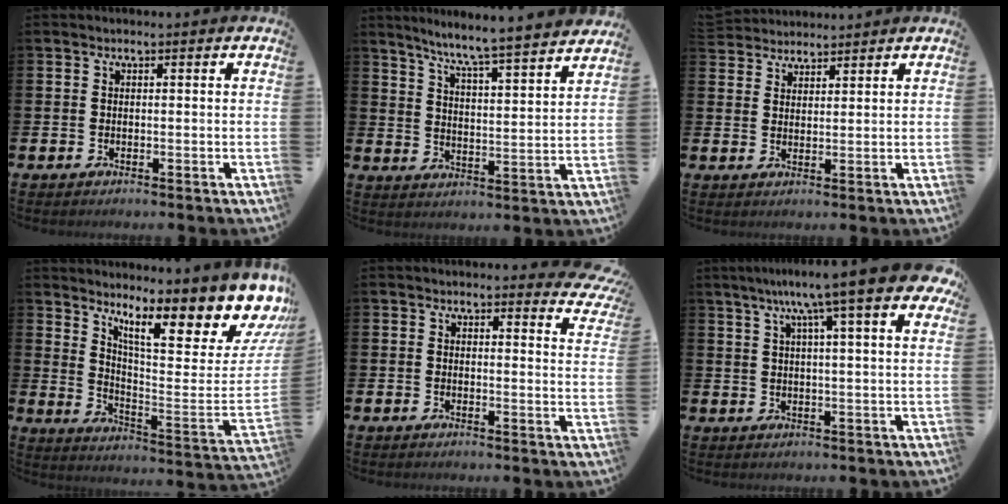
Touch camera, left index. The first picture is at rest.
{"total": 7.1, "force": [6.7, -0.6, 2.2], "torque": [-0.062, -0.057, 0.111]}
{"total": 3.1, "force": [3.0, 0.6, -0.3], "torque": [-0.002, -0.011, 0.057]}
{"total": 11.5, "force": [8.7, 3.0, 6.8], "torque": [-0.109, -0.090, 0.135]}
{"total": 2.5, "force": [2.4, 0.6, 0.4], "torque": [0.006, -0.015, 0.037]}
{"total": 9.4, "force": [6.3, 1.0, 6.8], "torque": [-0.122, -0.022, 0.101]}